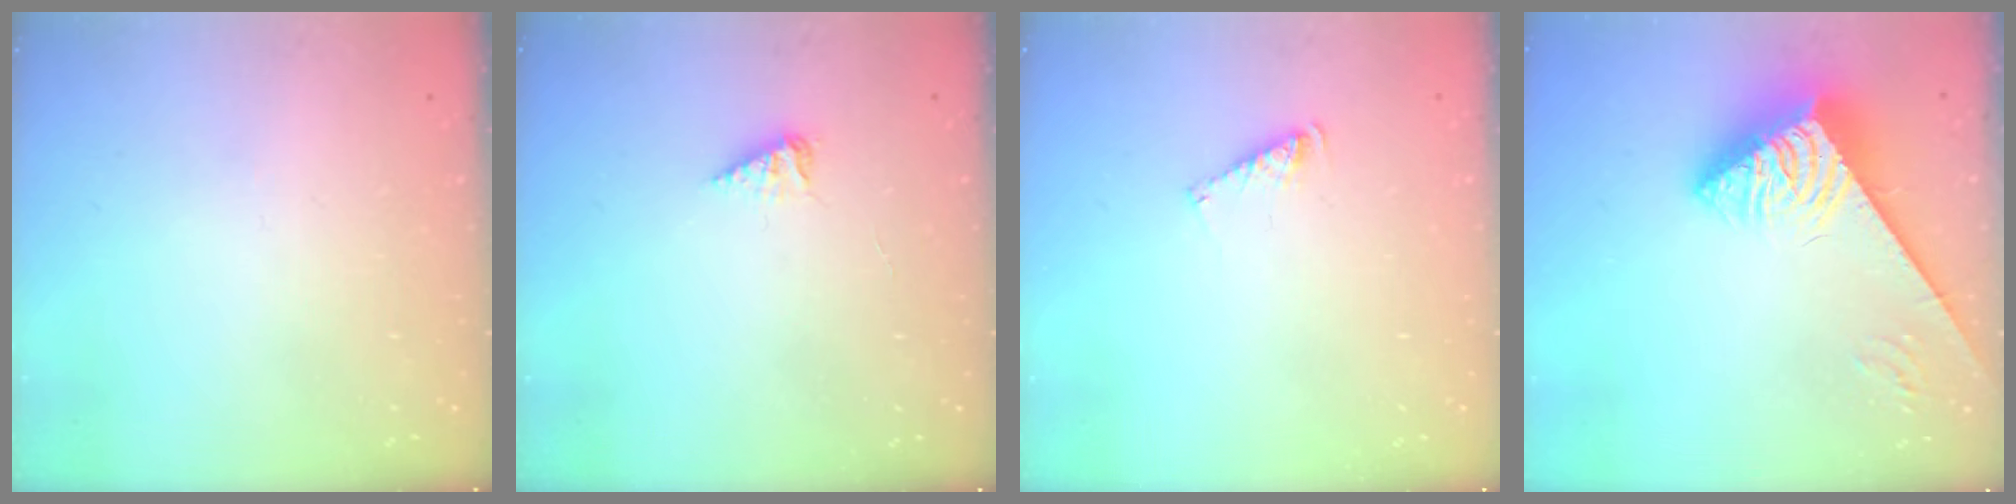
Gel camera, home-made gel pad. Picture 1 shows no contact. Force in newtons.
{"total": 3.7, "press": 3.7, "slide": 0.3}
{"total": 4.6, "press": 4.5, "slide": 0.3}
{"total": 4.7, "press": 4.7, "slide": 0.7}